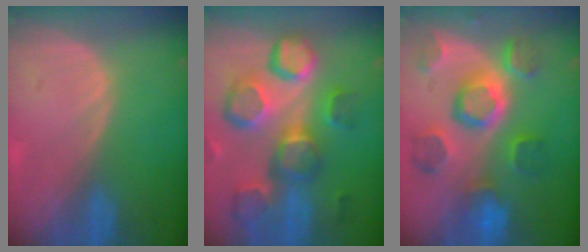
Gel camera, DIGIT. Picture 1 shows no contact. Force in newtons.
{"total": 12.9, "press": 11.2, "slide": 6.4}
{"total": 11.4, "press": 10.1, "slide": 5.3}